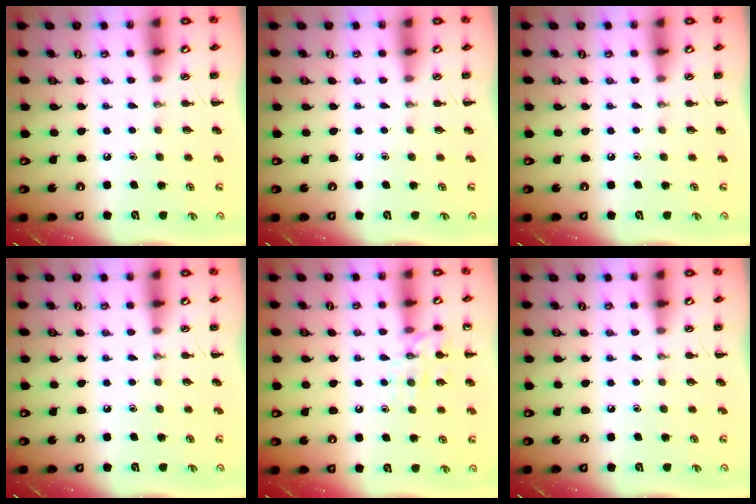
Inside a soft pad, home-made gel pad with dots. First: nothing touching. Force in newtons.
{"total": 0.0}
{"total": 0.0}
{"total": 0.0}
{"total": 11.2, "press": 11.2, "slide": 0.8}
{"total": 0.0}